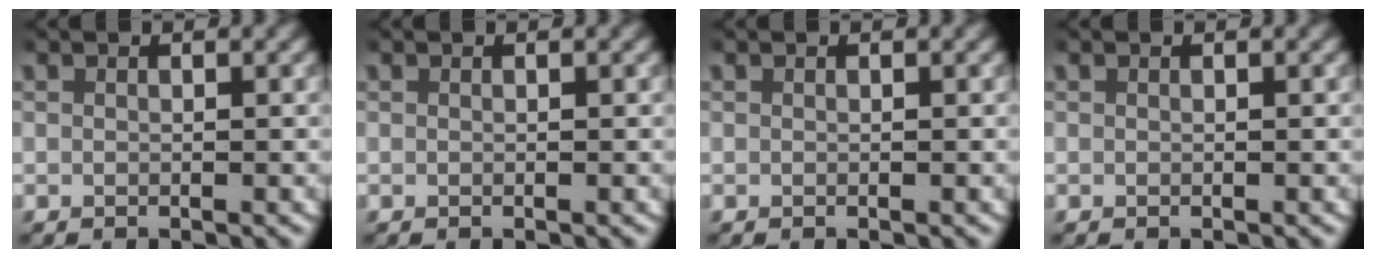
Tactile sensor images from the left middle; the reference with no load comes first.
{"total": 0.0}
{"total": 0.0}
{"total": 0.0}